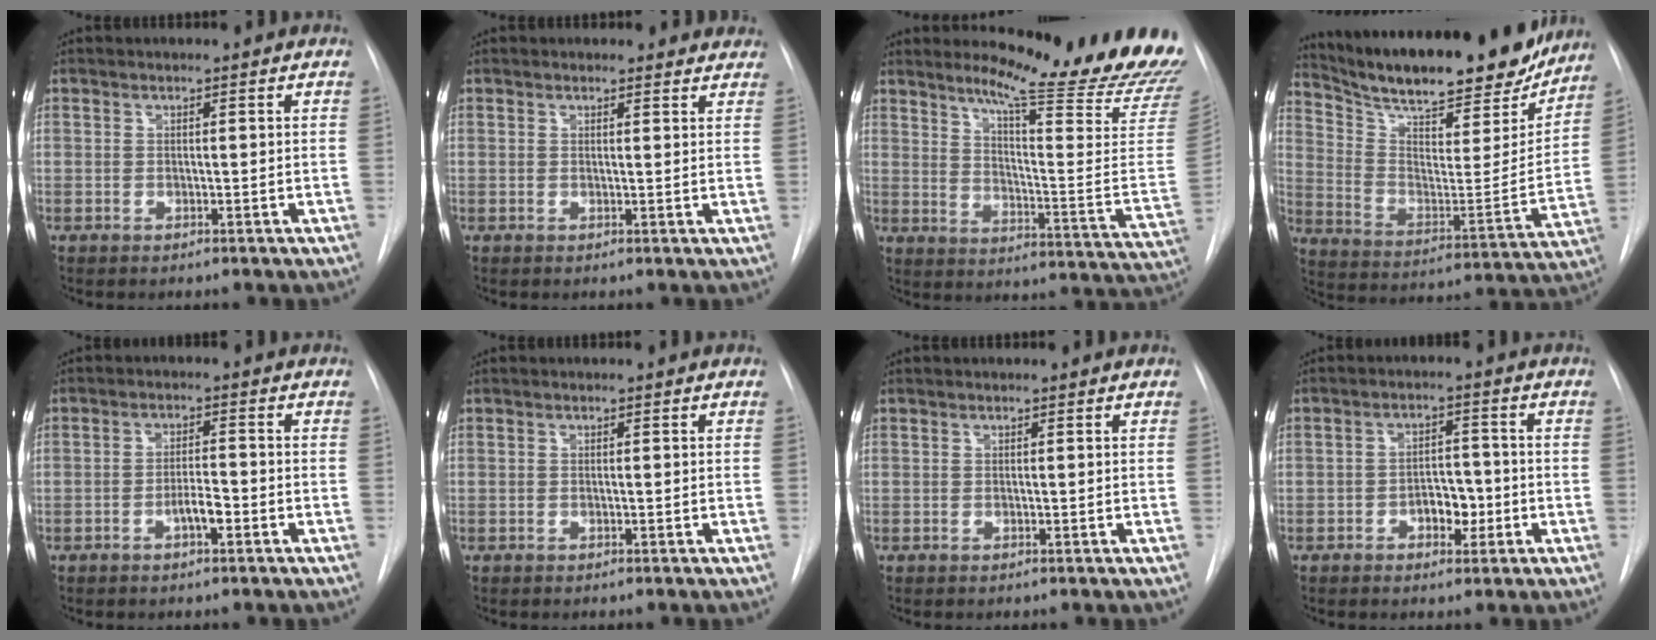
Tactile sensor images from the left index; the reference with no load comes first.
{"total": 3.7, "force": [3.3, 1.5, 0.2], "torque": [0.010, -0.007, 0.020]}
{"total": 22.2, "force": [19.8, 0.4, 10.0], "torque": [-0.140, -0.127, 0.244]}
{"total": 27.2, "force": [23.1, 6.3, 12.9], "torque": [-0.212, -0.029, 0.331]}
{"total": 3.3, "force": [-1.6, 0.8, 2.7], "torque": [-0.045, 0.002, -0.029]}
{"total": 0.0}
{"total": 0.0}
{"total": 4.5, "force": [-1.7, 2.8, 3.2], "torque": [-0.041, 0.006, -0.025]}